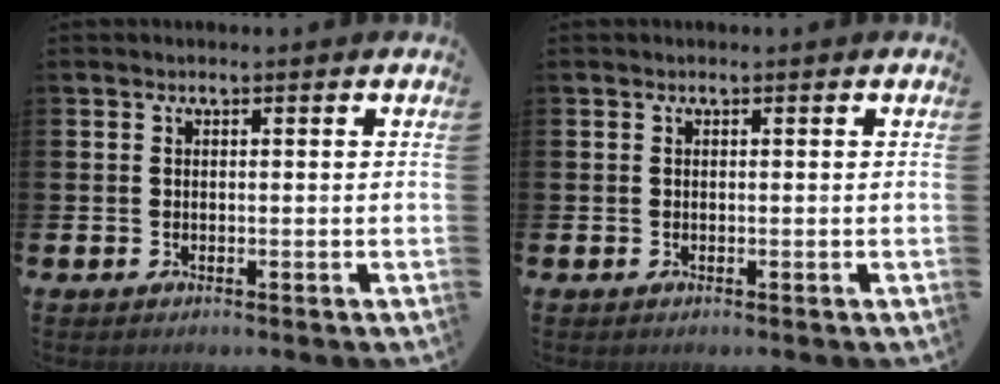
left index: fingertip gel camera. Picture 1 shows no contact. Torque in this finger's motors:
{"motor_torque": [-0.04, -0.04, 0.00, 0.01]}